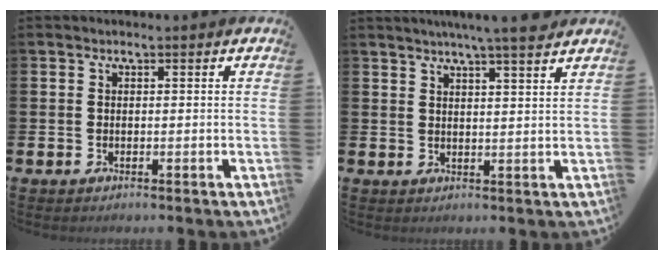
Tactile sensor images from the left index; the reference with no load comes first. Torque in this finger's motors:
{"motor_torque": [0.95, -1.19, 0.35, 0.19]}